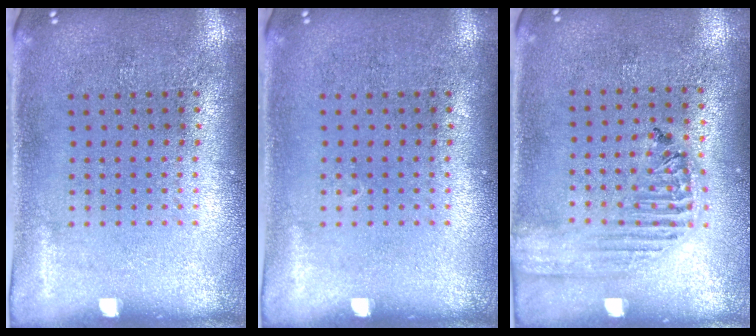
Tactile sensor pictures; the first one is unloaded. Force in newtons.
{"total": 0.0}
{"total": 1.7, "press": 1.6, "slide": 0.6}